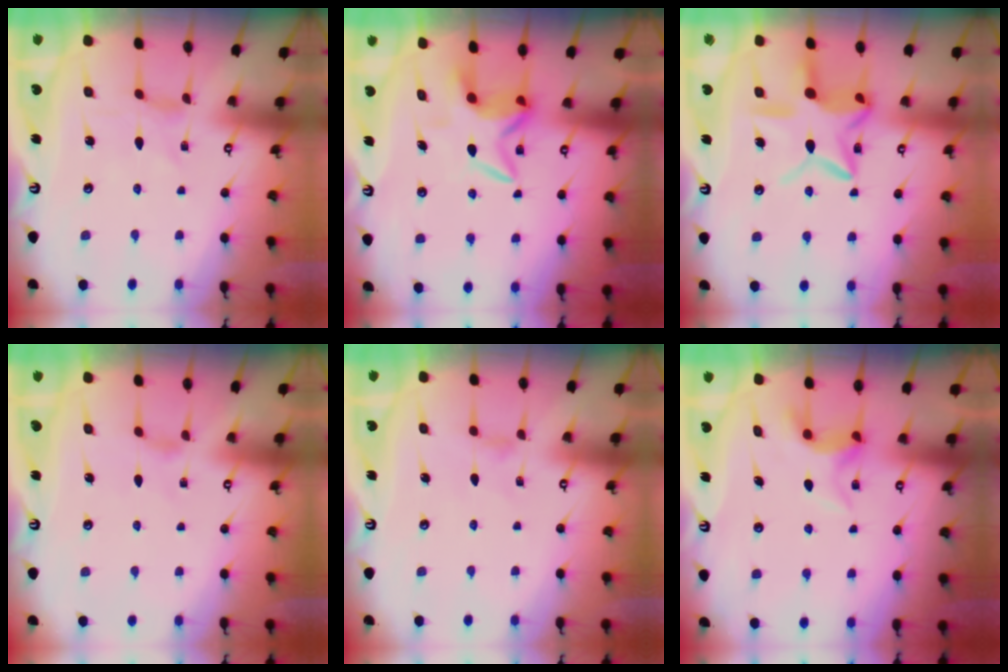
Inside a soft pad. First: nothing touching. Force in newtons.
{"total": 7.1, "press": 7.1, "slide": 0.5}
{"total": 13.6, "press": 13.6, "slide": 1.1}
{"total": 0.7, "press": 0.6, "slide": 0.3}
{"total": 0.0}
{"total": 5.5, "press": 5.5, "slide": 0.6}